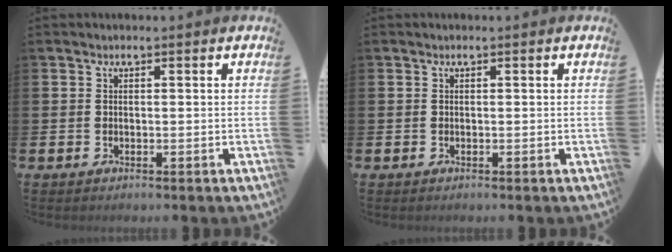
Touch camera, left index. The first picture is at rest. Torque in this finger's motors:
{"motor_torque": [0.01, 0.01, 0.00, 0.00]}